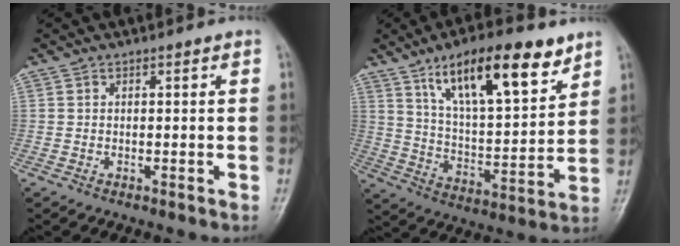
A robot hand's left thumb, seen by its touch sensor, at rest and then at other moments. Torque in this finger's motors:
{"motor_torque": [1.89, 1.90, 1.58, -1.19, 0.43]}